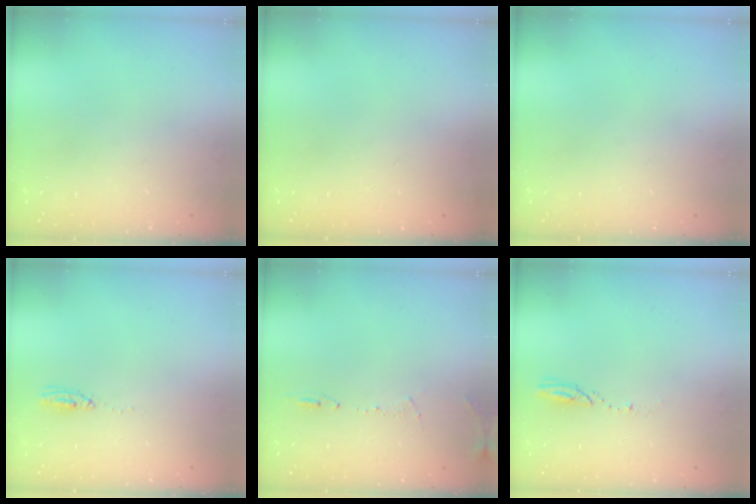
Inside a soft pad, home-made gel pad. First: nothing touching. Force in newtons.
{"total": 2.8, "press": 2.3, "slide": 1.7}
{"total": 0.0}
{"total": 3.8, "press": 3.4, "slide": 1.6}
{"total": 8.2, "press": 7.9, "slide": 2.3}
{"total": 3.1, "press": 3.1, "slide": 0.3}